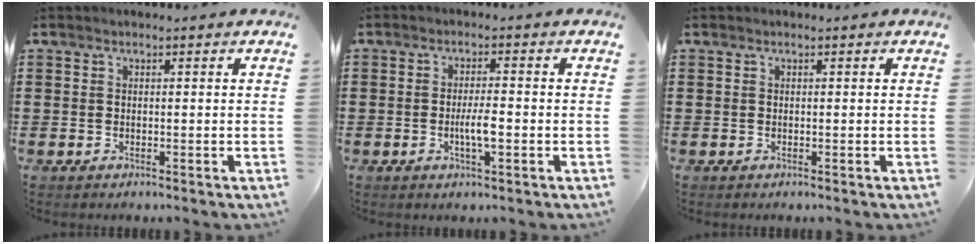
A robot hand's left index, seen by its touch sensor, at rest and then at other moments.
{"total": 3.7, "force": [-0.7, 0.8, 3.6], "torque": [-0.062, 0.001, -0.013]}
{"total": 0.0}